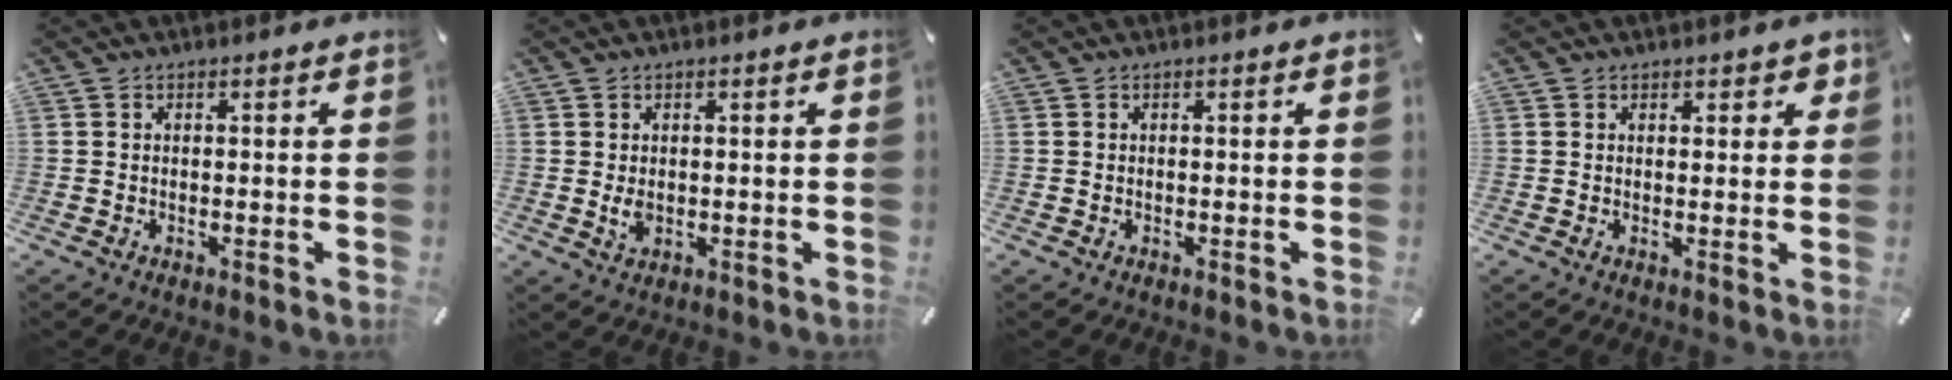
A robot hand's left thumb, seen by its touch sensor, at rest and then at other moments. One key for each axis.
{"total": 2.3, "fx": 0.1, "fy": 1.6, "fz": 1.7, "tx": -0.040, "ty": 0.000, "tz": 0.000}
{"total": 0.0}
{"total": 1.8, "fx": 1.1, "fy": 1.2, "fz": 0.8, "tx": -0.001, "ty": -0.002, "tz": 0.015}